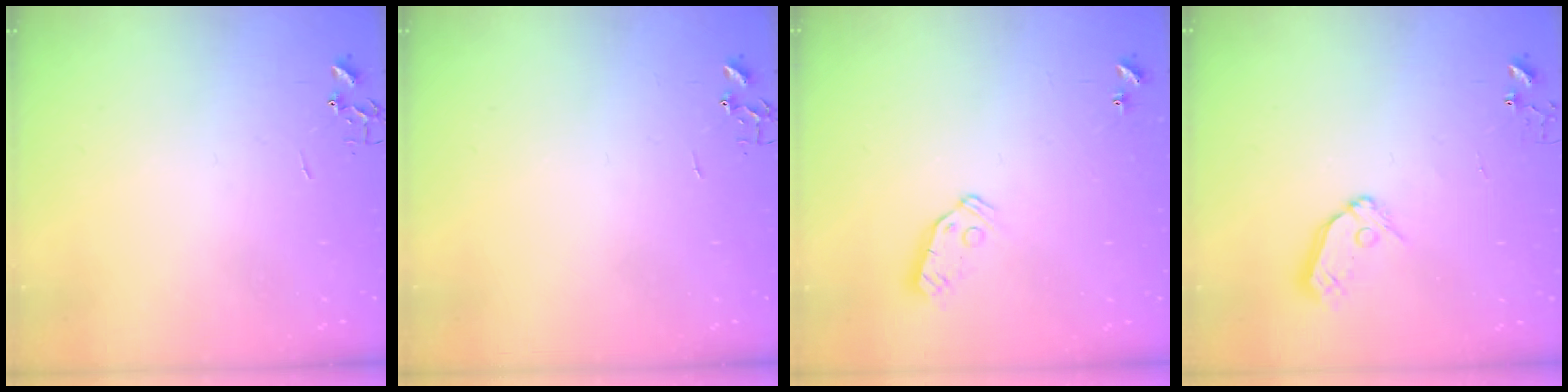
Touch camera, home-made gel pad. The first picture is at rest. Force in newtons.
{"total": 0.0}
{"total": 6.5, "press": 6.5, "slide": 0.4}
{"total": 8.4, "press": 8.4, "slide": 0.8}